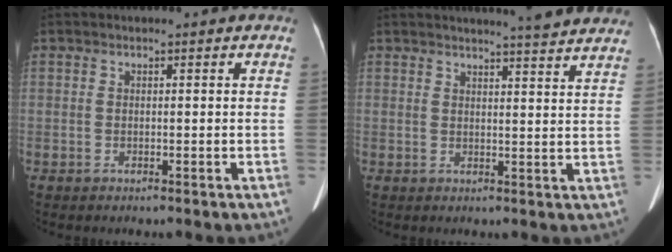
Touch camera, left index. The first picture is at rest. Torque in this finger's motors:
{"motor_torque": [0.69, -0.97, 0.05, 0.07]}